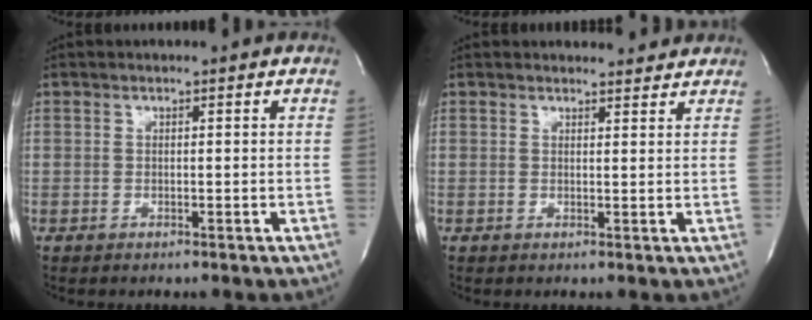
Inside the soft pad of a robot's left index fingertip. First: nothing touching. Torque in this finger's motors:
{"motor_torque": [0.47, -0.66, 0.12, 0.00]}